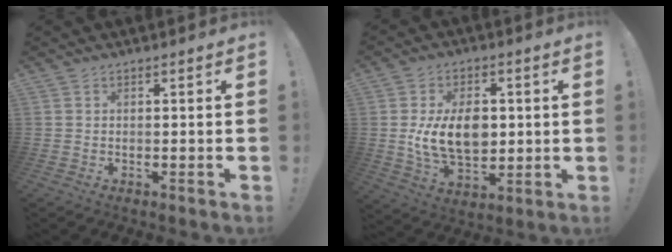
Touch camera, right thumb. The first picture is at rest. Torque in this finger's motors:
{"motor_torque": [1.91, 1.96, 0.07, -0.09, 0.01]}